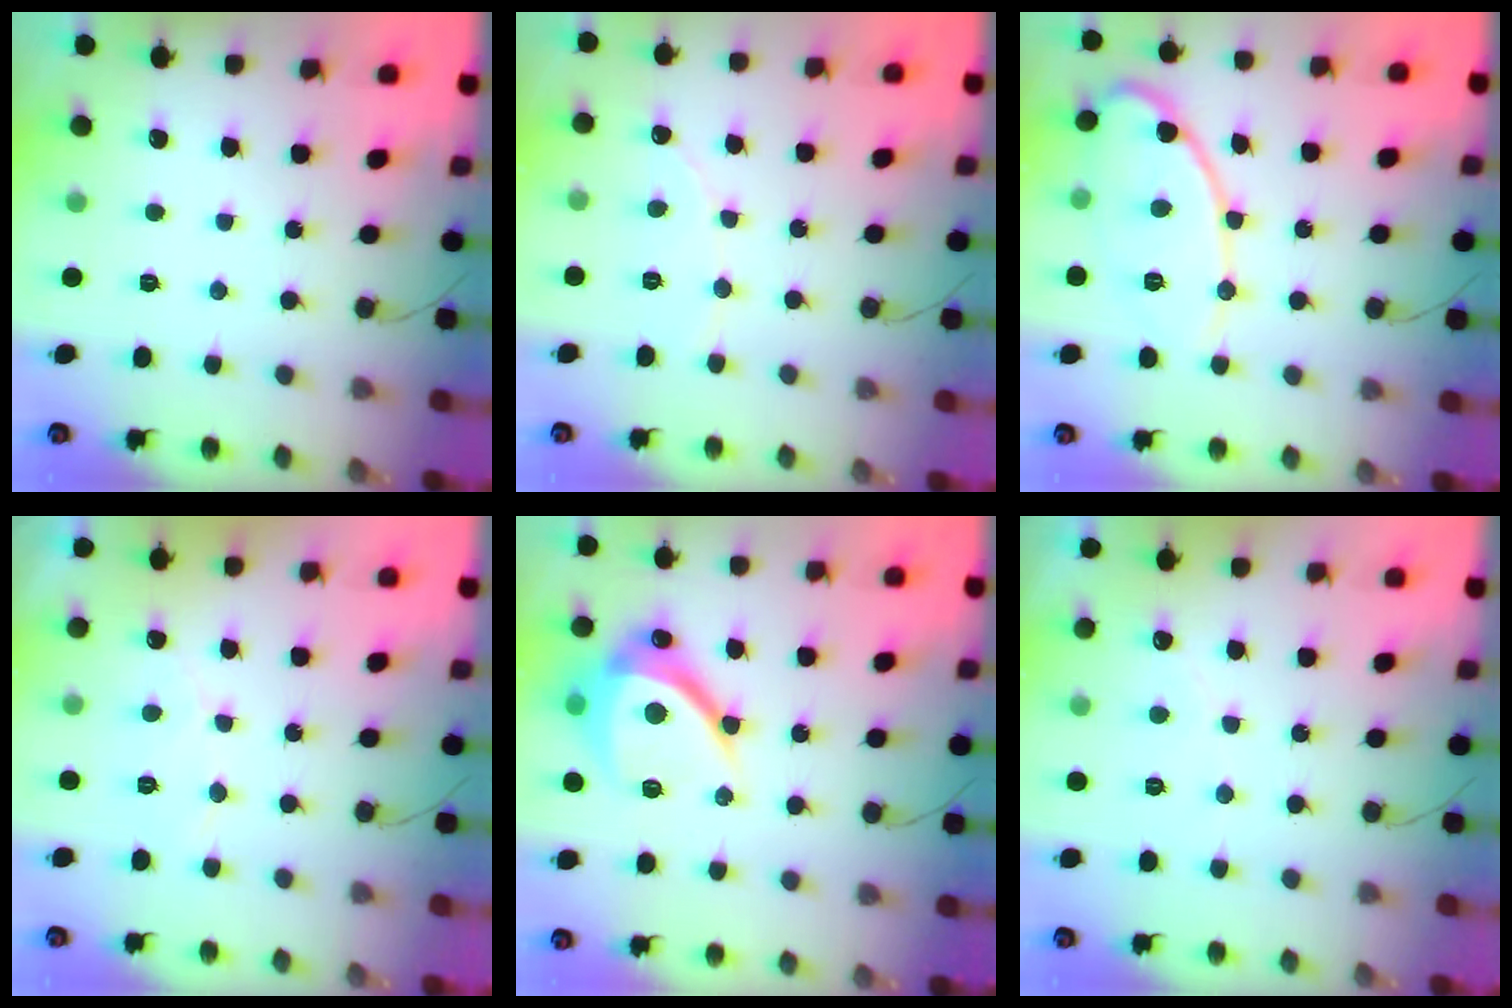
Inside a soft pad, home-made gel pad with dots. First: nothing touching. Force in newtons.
{"total": 1.7, "press": 1.7, "slide": 0.1}
{"total": 12.7, "press": 12.7, "slide": 0.7}
{"total": 5.3, "press": 5.3, "slide": 0.2}
{"total": 13.7, "press": 13.7, "slide": 0.5}
{"total": 2.7, "press": 2.7, "slide": 0.0}